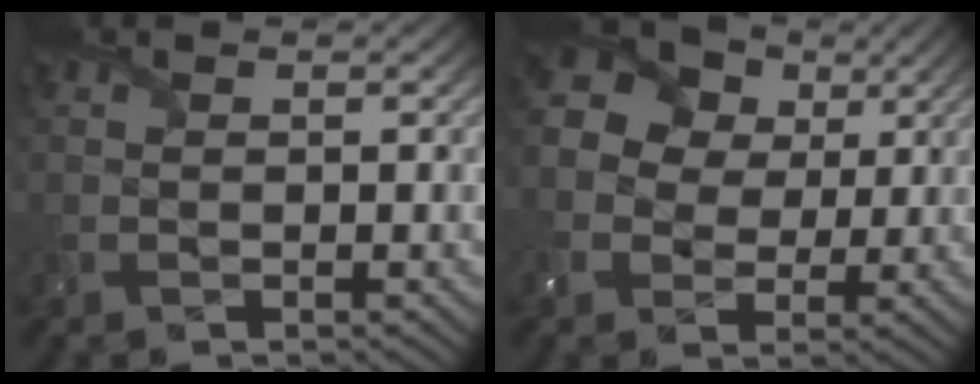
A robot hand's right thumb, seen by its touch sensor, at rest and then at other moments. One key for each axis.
{"total": 13.6, "fx": 3.9, "fy": 11.6, "fz": 6.0, "tx": -0.194, "ty": 0.040, "tz": 0.059}